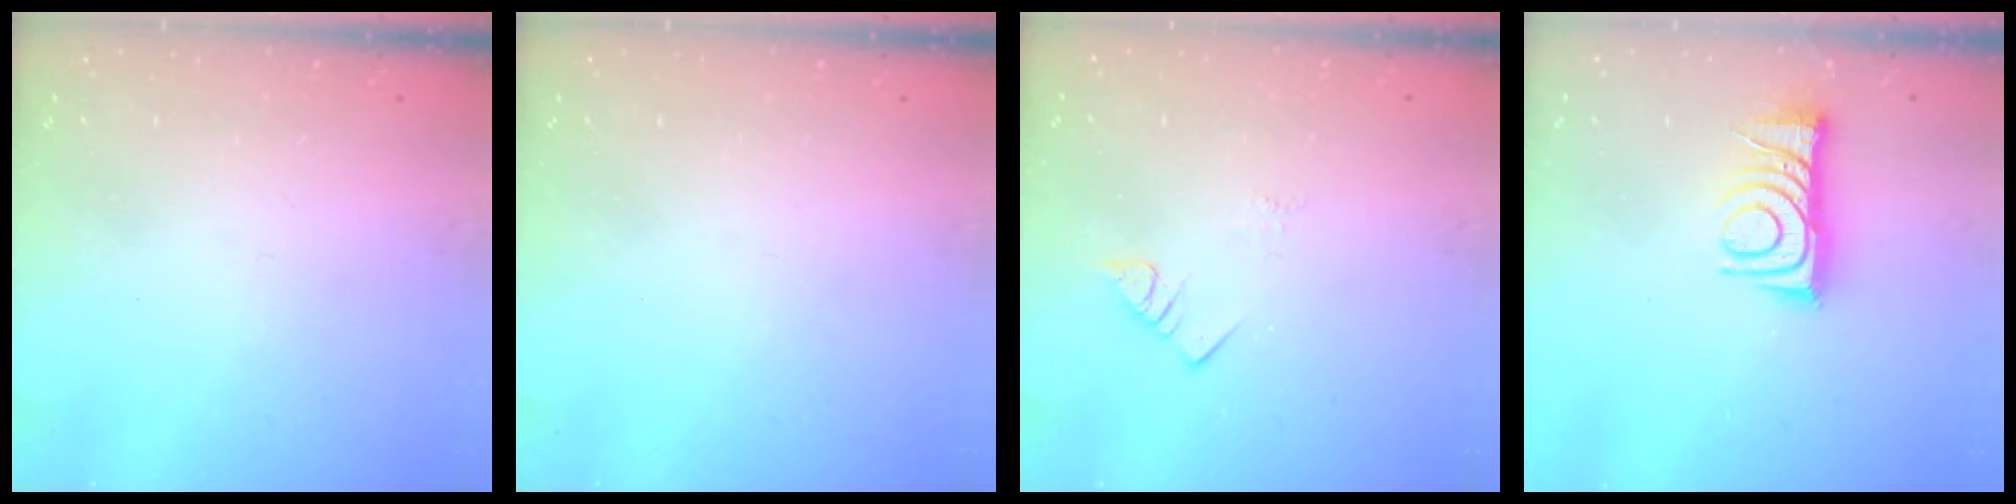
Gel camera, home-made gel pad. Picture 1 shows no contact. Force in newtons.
{"total": 0.0}
{"total": 3.1, "press": 3.1, "slide": 0.4}
{"total": 10.3, "press": 10.3, "slide": 0.6}